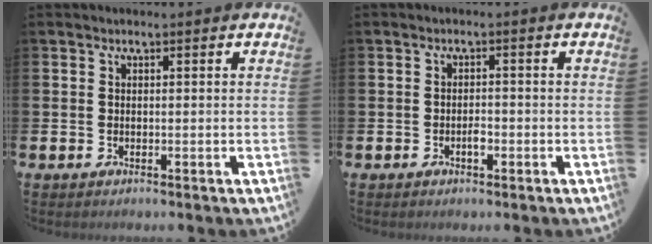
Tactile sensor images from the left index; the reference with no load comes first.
{"total": 1.4, "force": [-0.7, 0.7, 1.1], "torque": [-0.016, -0.001, -0.014]}